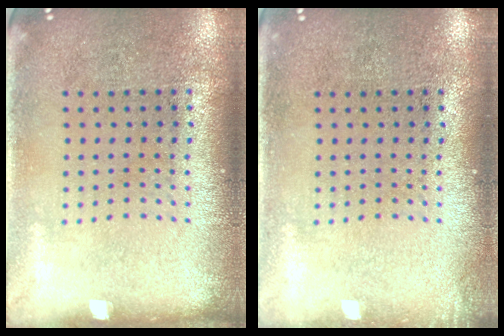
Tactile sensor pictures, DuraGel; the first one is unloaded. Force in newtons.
{"total": 0.7, "press": 0.7, "slide": 0.1}